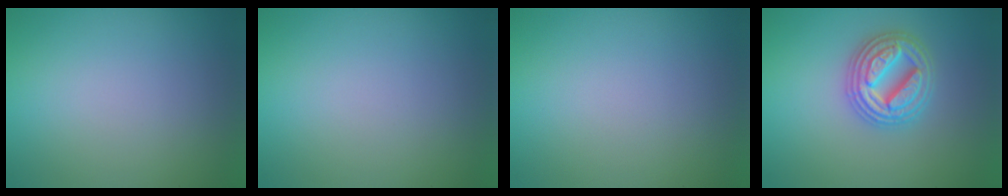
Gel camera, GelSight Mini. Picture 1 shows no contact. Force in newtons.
{"total": 0.0}
{"total": 0.0}
{"total": 4.7, "press": 4.6, "slide": 0.8}